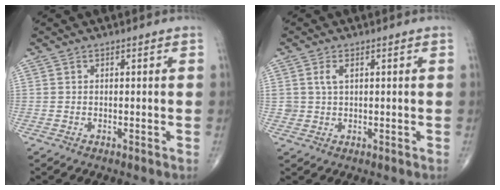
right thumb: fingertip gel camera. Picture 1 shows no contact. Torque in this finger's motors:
{"motor_torque": [0.47, 0.33, 0.33, 0.11, 0.01]}